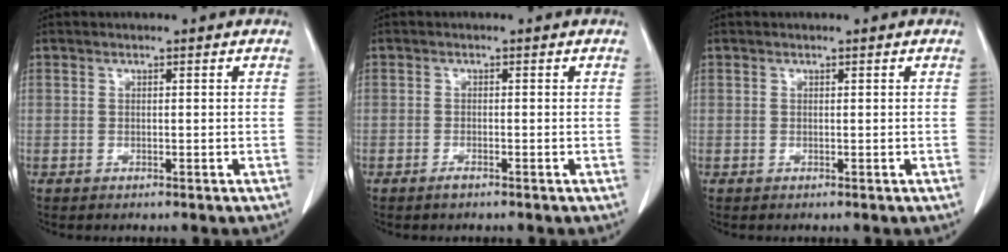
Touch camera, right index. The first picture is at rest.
{"total": 0.9, "force": [-0.8, 0.0, 0.5], "torque": [-0.010, 0.000, -0.012]}
{"total": 0.0}